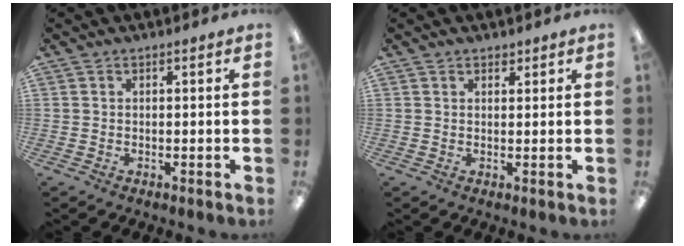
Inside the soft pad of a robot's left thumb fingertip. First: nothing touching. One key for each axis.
{"total": 1.6, "fx": 1.2, "fy": 0.8, "fz": 0.6, "tx": -0.004, "ty": -0.002, "tz": 0.020}